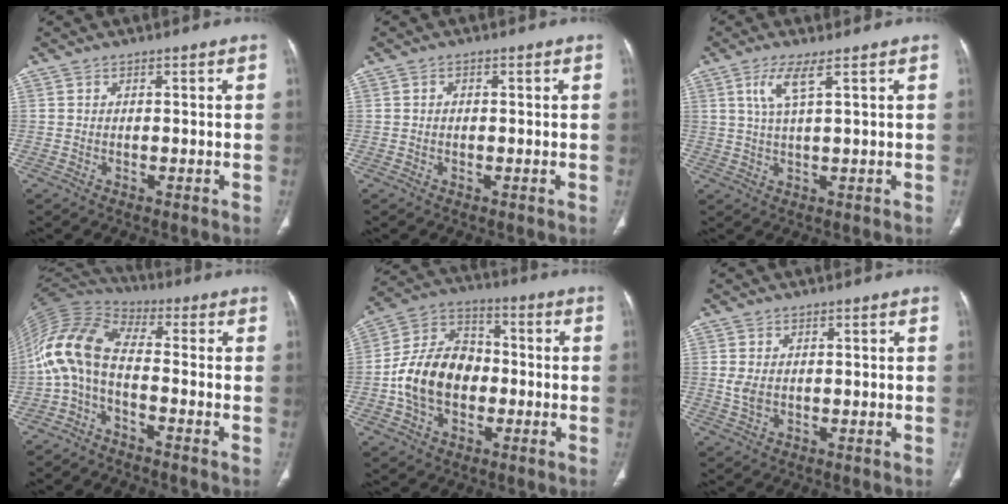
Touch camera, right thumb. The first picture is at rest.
{"total": 0.7, "force": [0.1, 0.5, 0.5], "torque": [-0.007, 0.003, 0.000]}
{"total": 4.8, "force": [2.2, 0.6, 4.2], "torque": [-0.103, -0.006, 0.050]}
{"total": 11.9, "force": [-2.7, 5.5, 10.2], "torque": [-0.210, 0.063, -0.070]}
{"total": 14.6, "force": [-2.2, 10.8, 9.6], "torque": [-0.156, 0.038, -0.044]}
{"total": 2.5, "force": [0.2, 1.6, 1.9], "torque": [-0.044, -0.005, 0.006]}